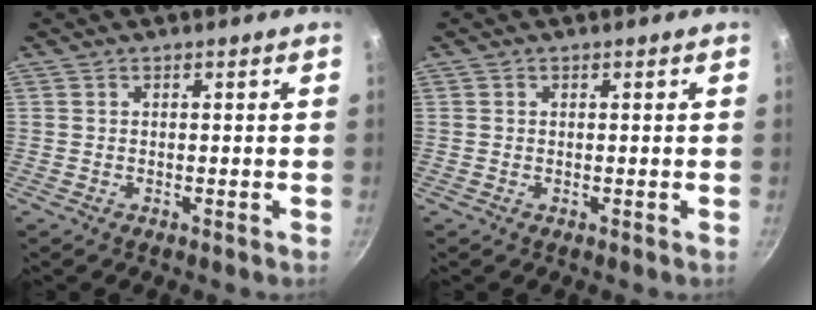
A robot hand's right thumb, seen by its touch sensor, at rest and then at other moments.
{"total": 0.0}